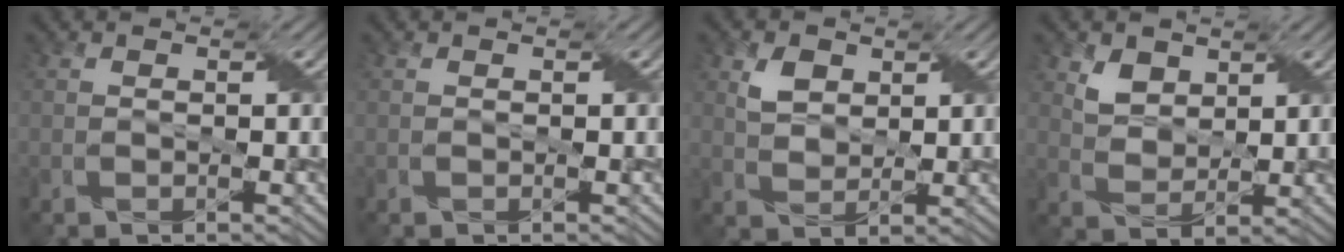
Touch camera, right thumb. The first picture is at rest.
{"total": 0.0}
{"total": 3.6, "force": [1.7, 2.6, 2.0], "torque": [-0.047, 0.001, 0.033]}
{"total": 3.7, "force": [2.2, 2.5, 1.7], "torque": [-0.046, -0.005, 0.041]}